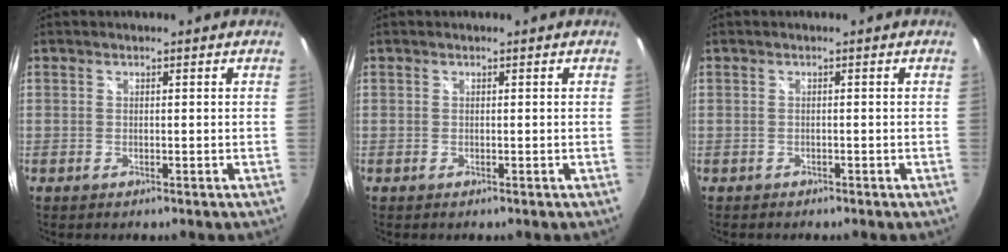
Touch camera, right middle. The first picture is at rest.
{"total": 0.0}
{"total": 0.9, "force": [-0.8, 0.4, 0.1], "torque": [-0.008, 0.001, -0.010]}